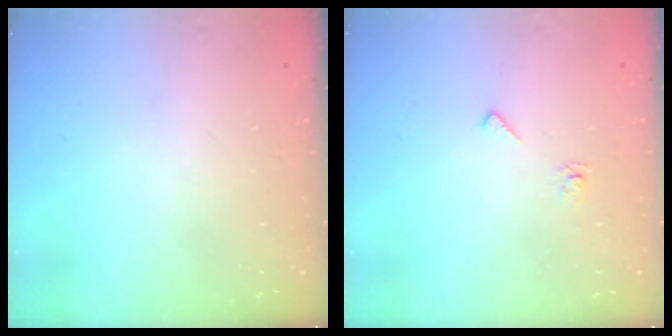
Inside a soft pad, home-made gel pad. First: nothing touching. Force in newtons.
{"total": 6.7, "press": 6.6, "slide": 0.7}